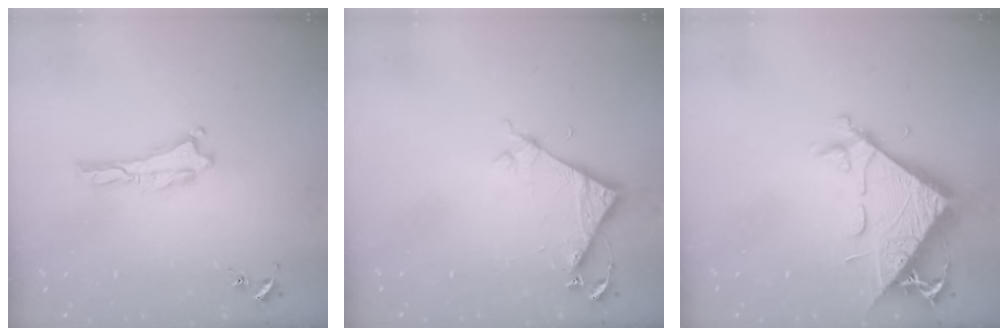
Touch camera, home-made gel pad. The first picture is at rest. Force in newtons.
{"total": 4.7, "press": 4.7, "slide": 0.3}
{"total": 8.2, "press": 8.2, "slide": 0.7}